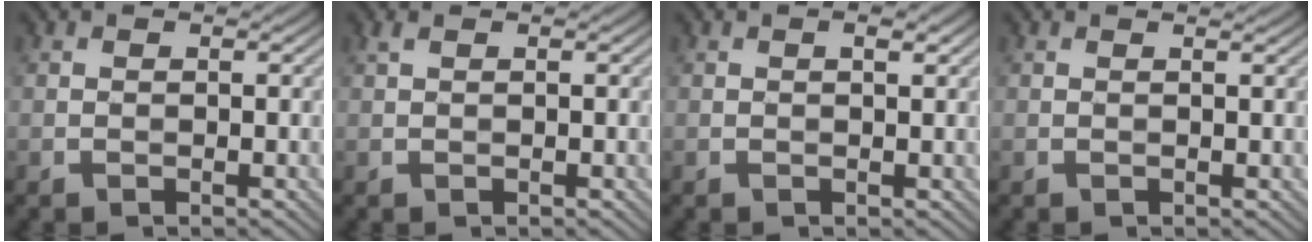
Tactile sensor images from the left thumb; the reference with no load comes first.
{"total": 1.0, "force": [0.6, 0.1, 0.7], "torque": [-0.023, 0.004, 0.014]}
{"total": 1.3, "force": [0.4, 0.2, 1.2], "torque": [-0.018, 0.002, 0.008]}
{"total": 0.7, "force": [0.5, -0.2, 0.5], "torque": [-0.011, 0.001, 0.009]}